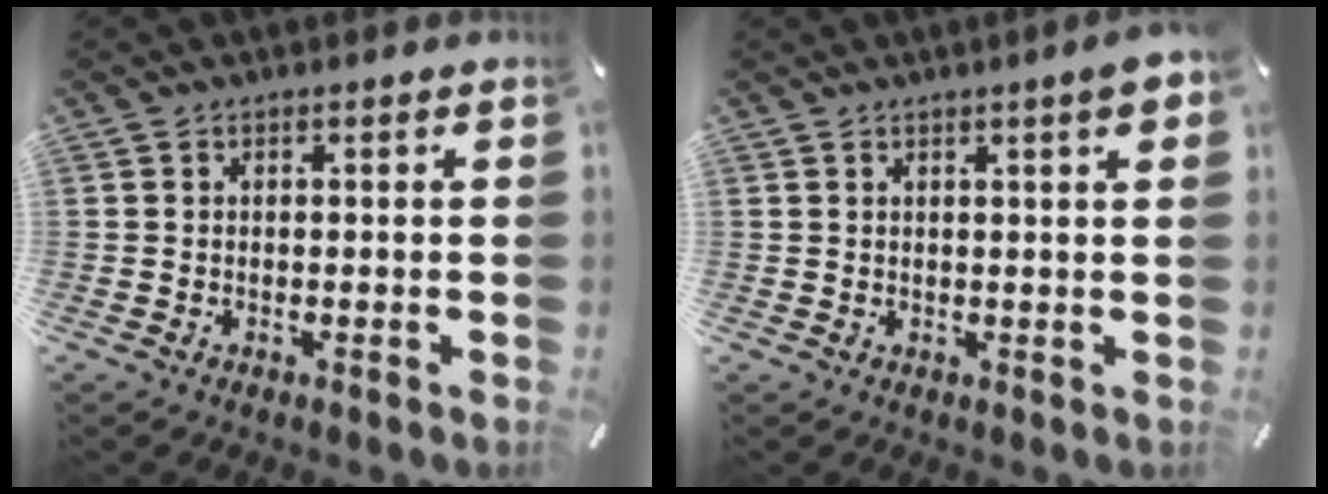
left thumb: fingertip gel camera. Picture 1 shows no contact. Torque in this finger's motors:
{"motor_torque": [0.69, 0.68, 0.87, 0.05, 0.54]}